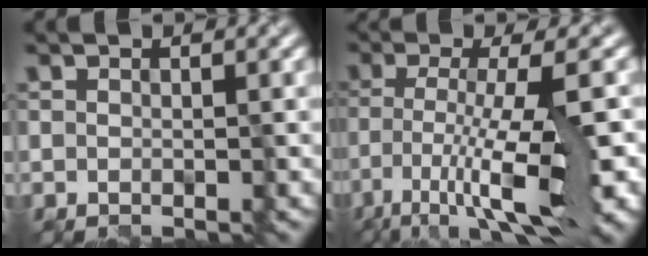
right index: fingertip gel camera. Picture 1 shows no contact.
{"total": 9.4, "force": [-4.5, 2.2, 8.0], "torque": [-0.139, -0.004, -0.080]}